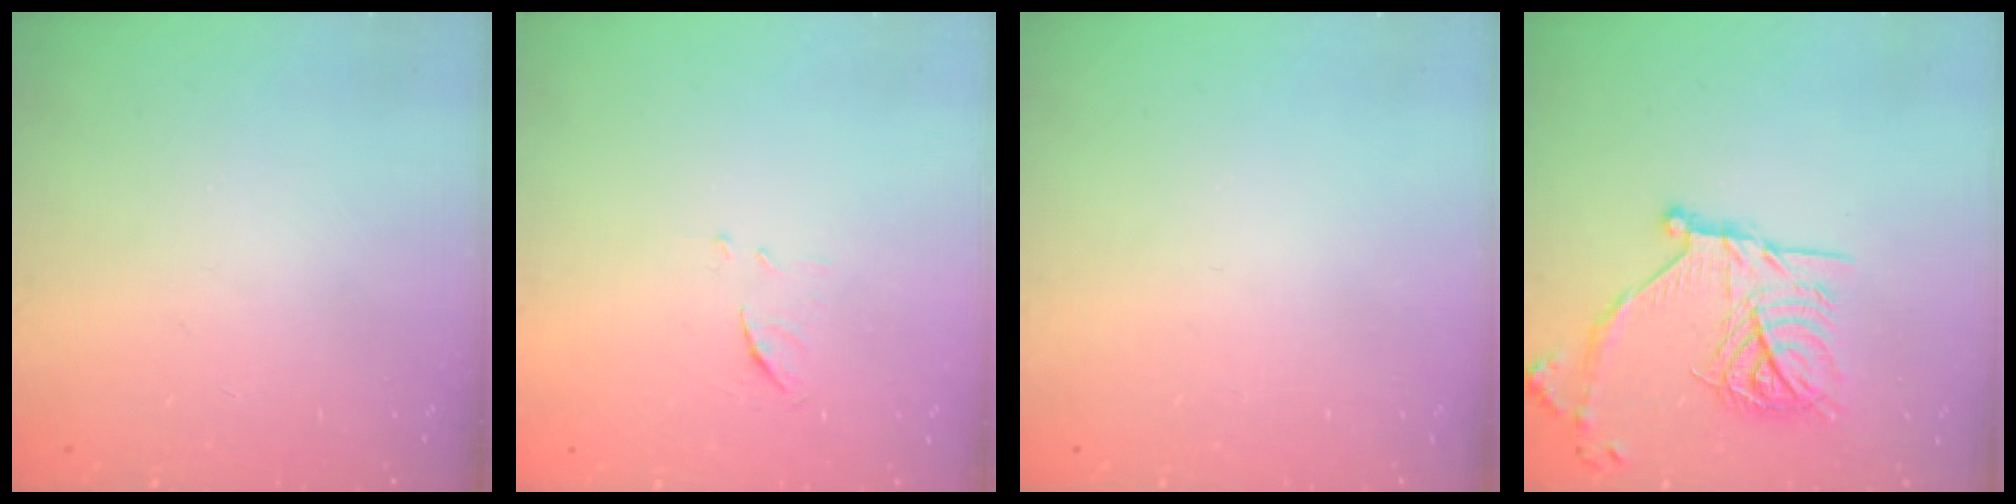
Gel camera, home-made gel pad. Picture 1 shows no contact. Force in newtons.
{"total": 6.3, "press": 6.3, "slide": 0.6}
{"total": 0.0}
{"total": 19.4, "press": 19.3, "slide": 1.5}